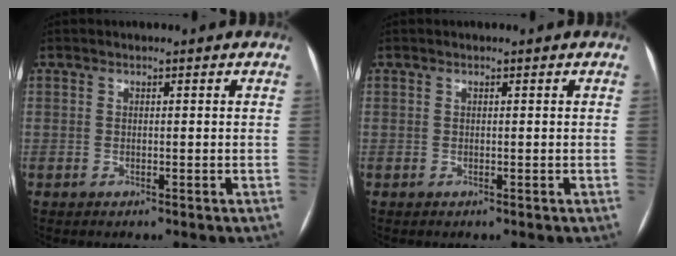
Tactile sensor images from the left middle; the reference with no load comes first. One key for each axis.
{"total": 0.0}